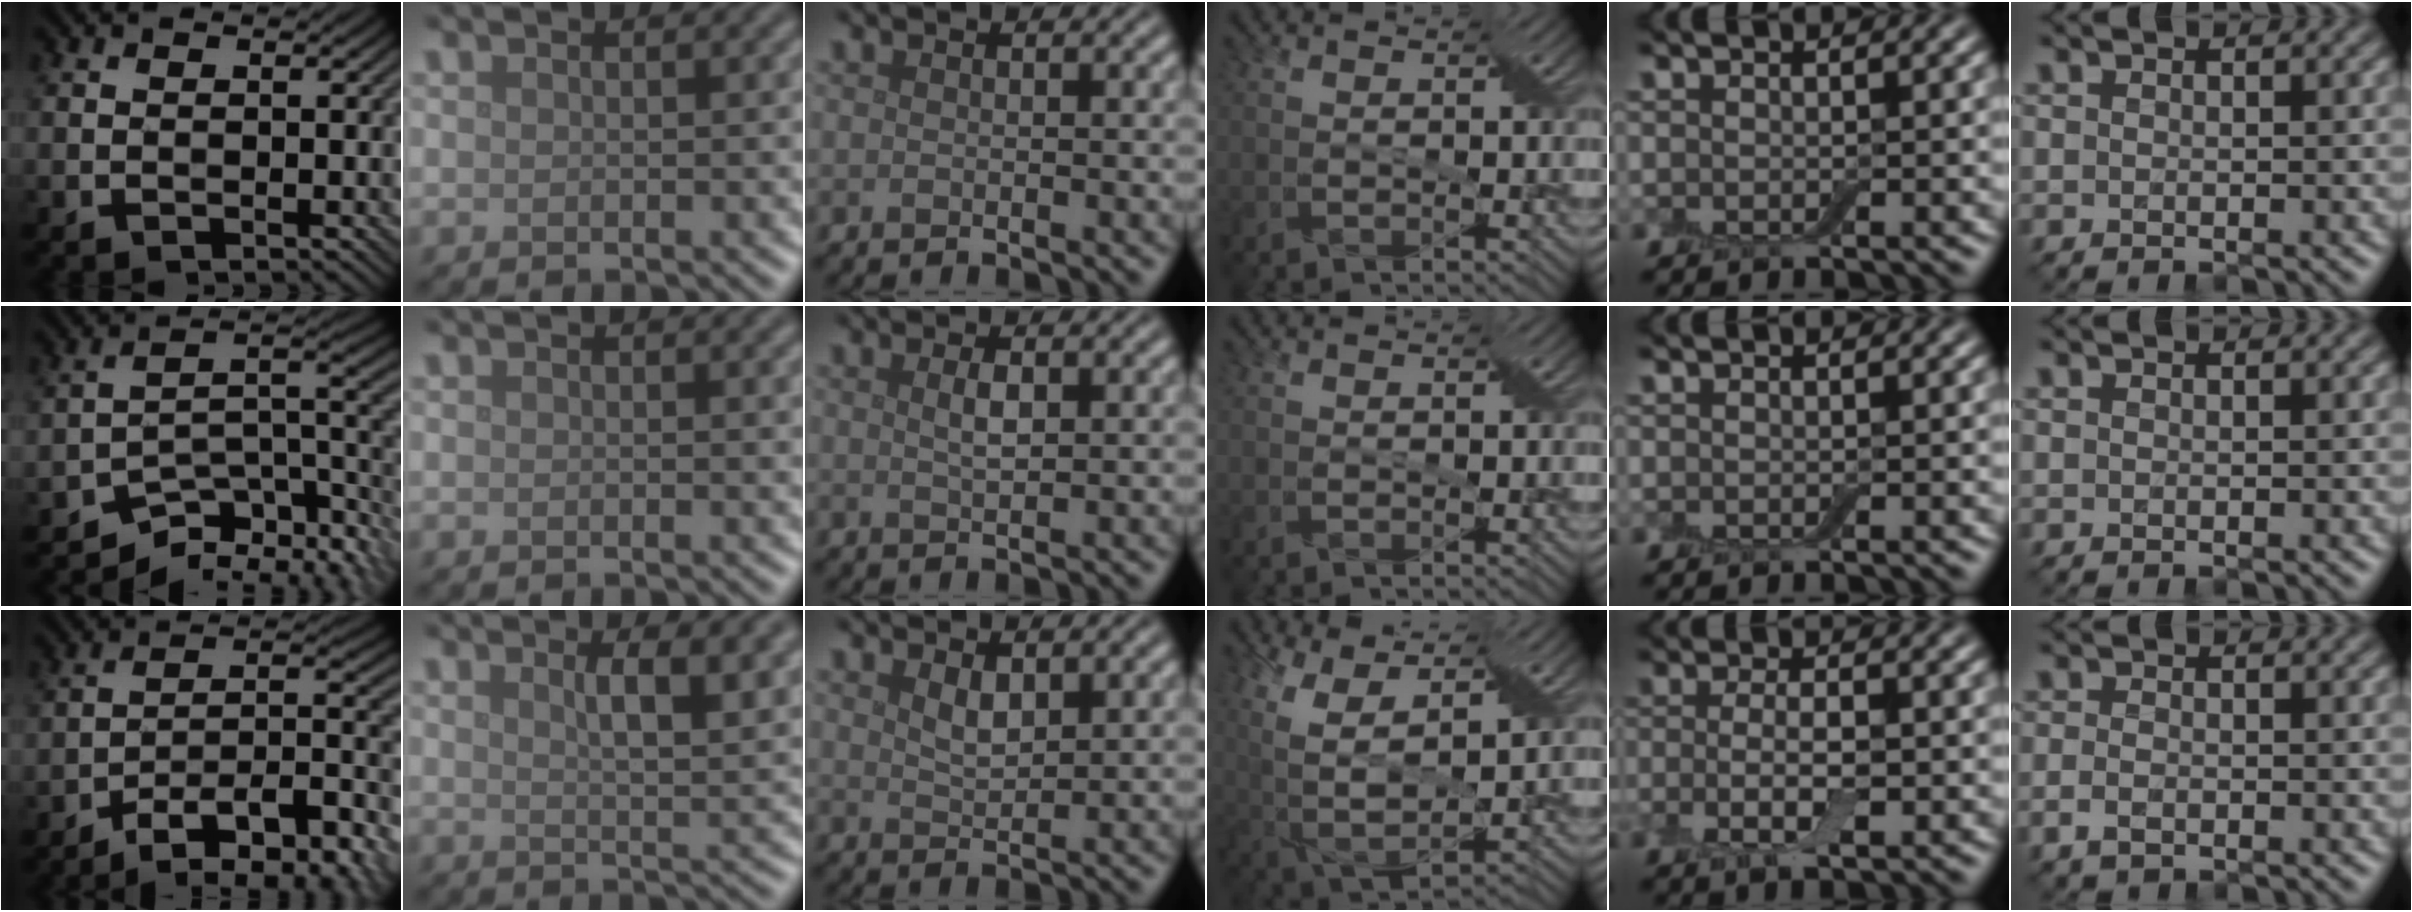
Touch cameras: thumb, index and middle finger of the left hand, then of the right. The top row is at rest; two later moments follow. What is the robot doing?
{"motion": "wrap", "object": "bandage"}